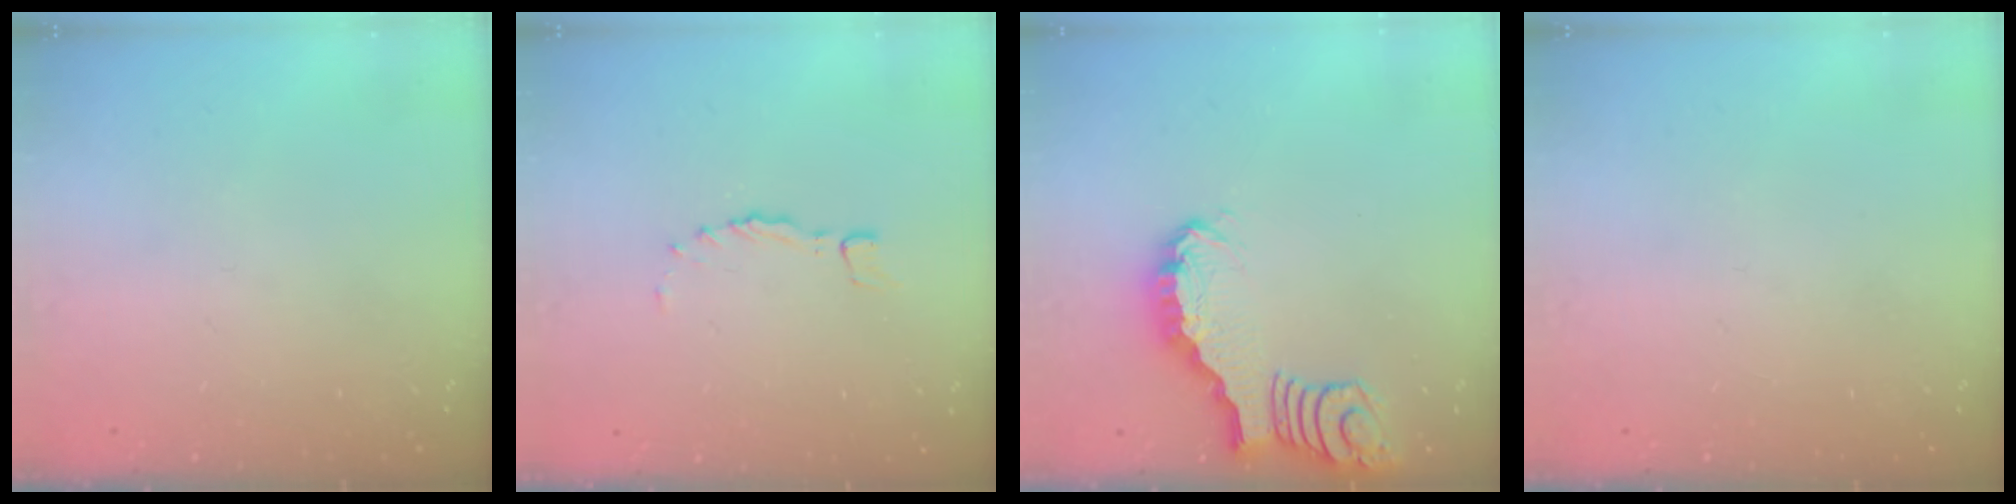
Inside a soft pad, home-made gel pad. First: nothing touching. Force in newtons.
{"total": 0.0}
{"total": 2.8, "press": 2.7, "slide": 0.4}
{"total": 0.0}